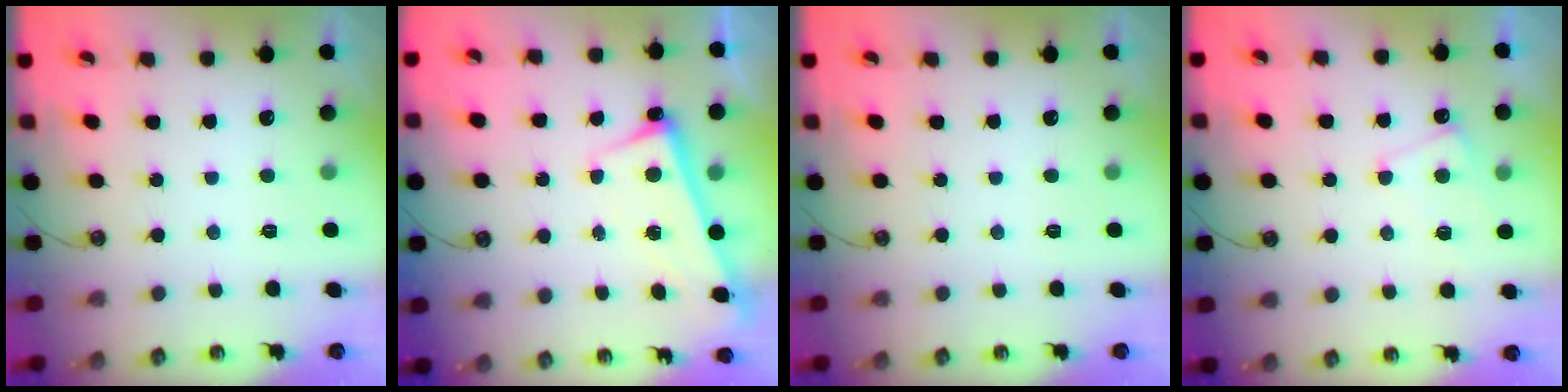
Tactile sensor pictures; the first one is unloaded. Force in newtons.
{"total": 2.8, "press": 2.7, "slide": 0.5}
{"total": 0.0}
{"total": 3.8, "press": 3.8, "slide": 0.5}